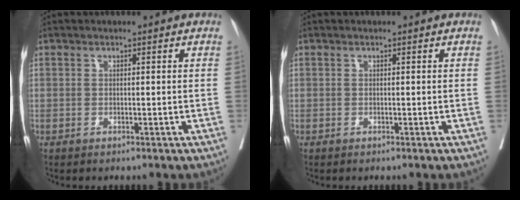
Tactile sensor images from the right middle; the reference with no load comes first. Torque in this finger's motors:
{"motor_torque": [0.40, -0.88, 0.01, -0.01]}